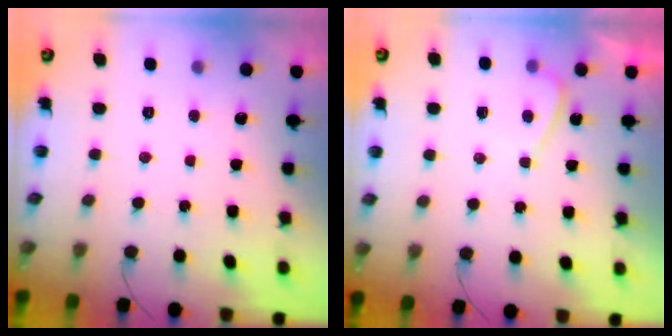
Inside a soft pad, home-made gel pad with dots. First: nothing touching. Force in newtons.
{"total": 1.6, "press": 1.4, "slide": 0.6}